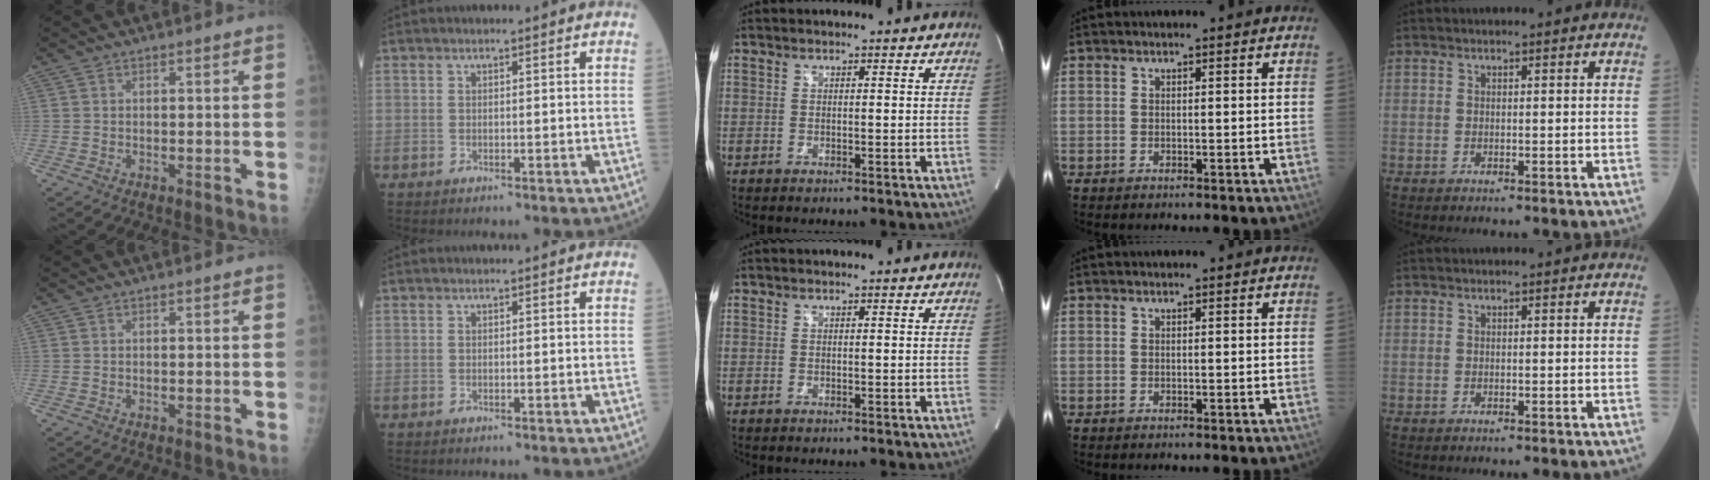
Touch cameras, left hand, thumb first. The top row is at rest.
{}